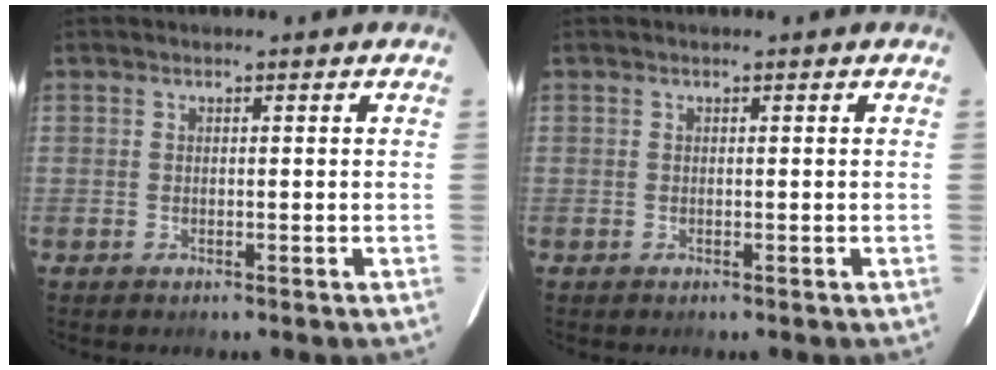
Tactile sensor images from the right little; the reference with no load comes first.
{"total": 0.0}